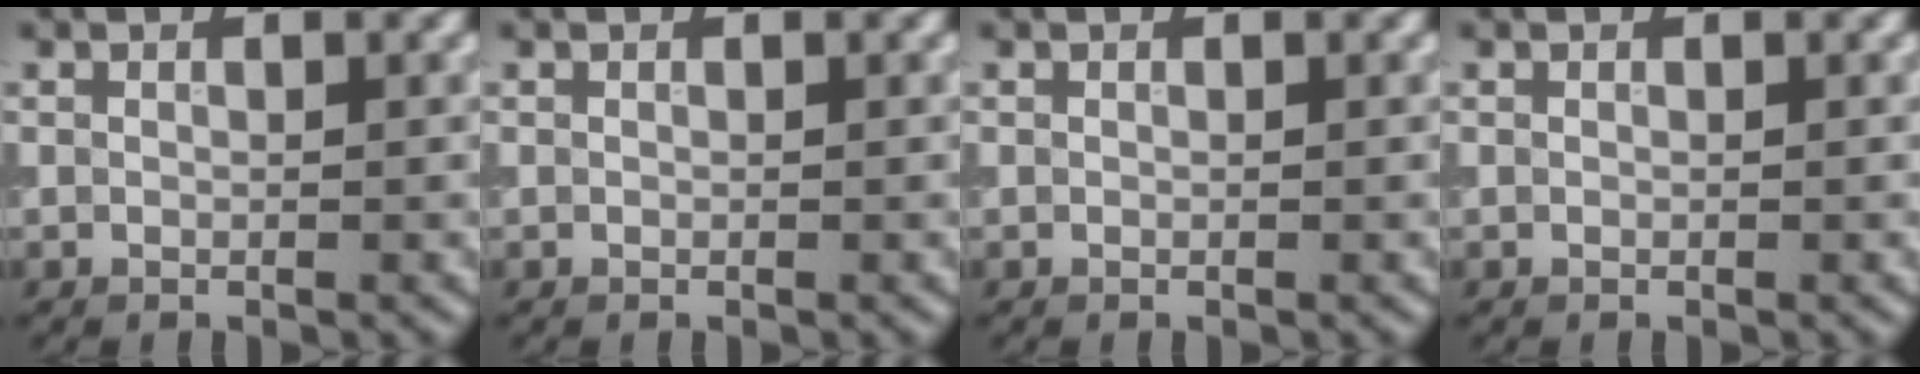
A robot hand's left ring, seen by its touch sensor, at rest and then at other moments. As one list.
[{"total": 0.0}, {"total": 0.0}, {"total": 0.0}]